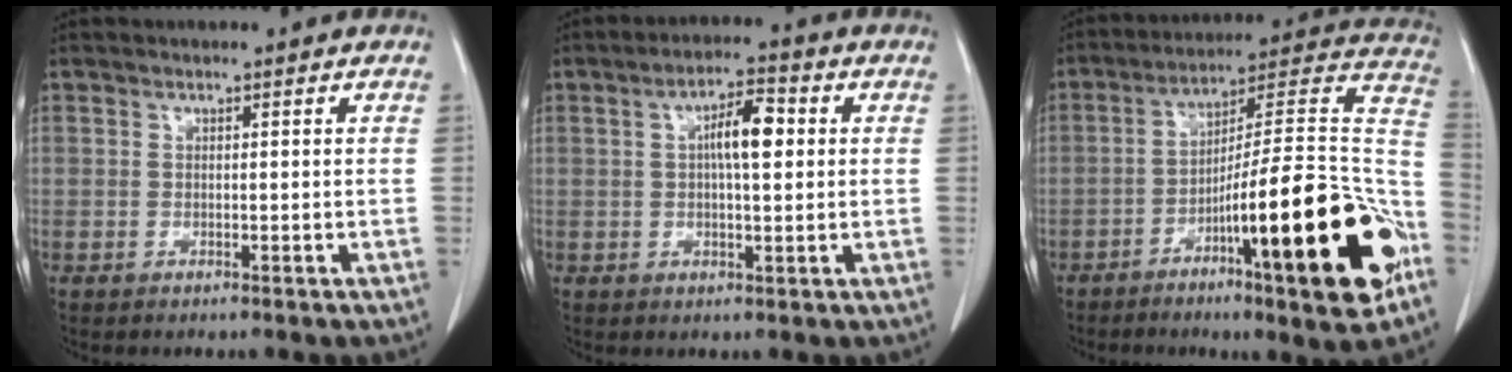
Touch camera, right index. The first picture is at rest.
{"total": 6.1, "force": [1.0, 1.5, 5.9], "torque": [-0.103, 0.013, 0.017]}
{"total": 25.8, "force": [-9.6, 2.7, 23.8], "torque": [-0.282, 0.007, -0.142]}